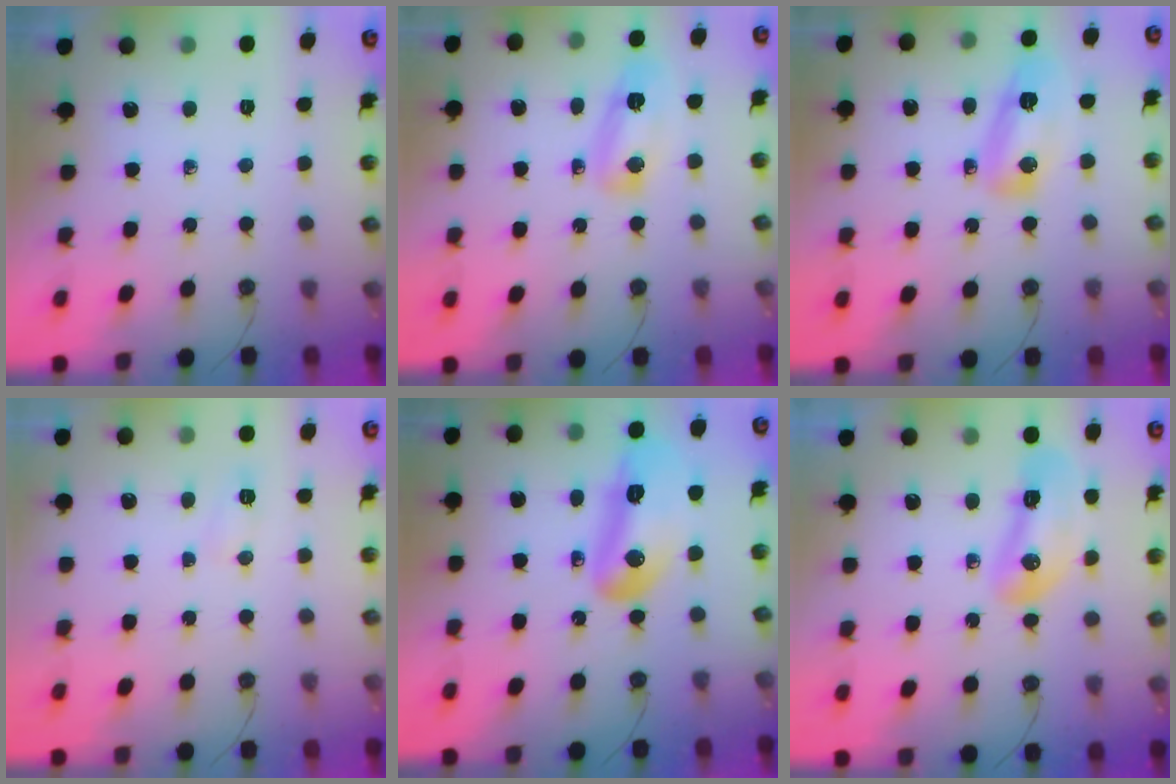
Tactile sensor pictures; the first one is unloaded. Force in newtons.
{"total": 14.1, "press": 8.6, "slide": 11.2}
{"total": 8.9, "press": 8.9, "slide": 0.9}
{"total": 5.1, "press": 5.1, "slide": 0.6}
{"total": 13.5, "press": 13.3, "slide": 2.1}
{"total": 10.4, "press": 10.2, "slide": 1.7}